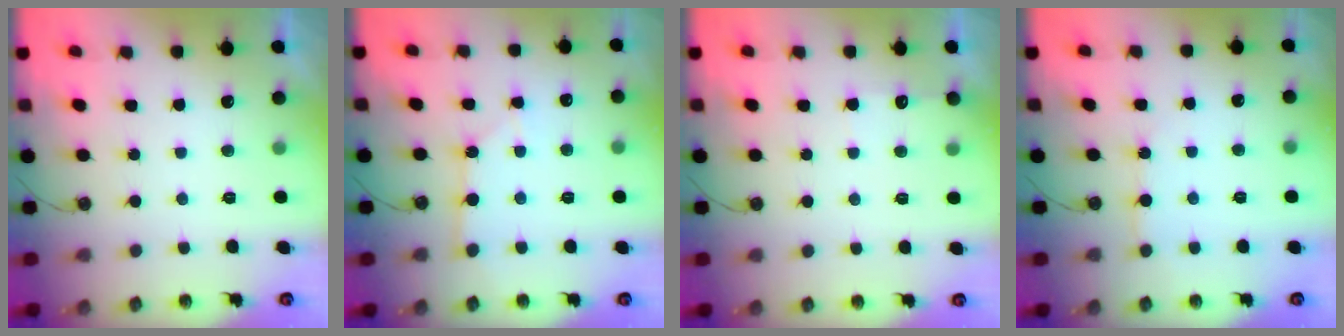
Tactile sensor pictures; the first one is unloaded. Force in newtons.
{"total": 2.7, "press": 2.7, "slide": 0.3}
{"total": 3.8, "press": 3.8, "slide": 0.5}
{"total": 3.6, "press": 3.5, "slide": 0.5}